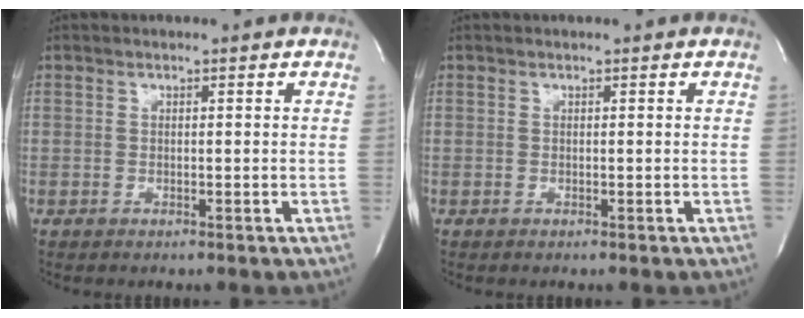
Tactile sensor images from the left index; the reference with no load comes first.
{"total": 0.0}